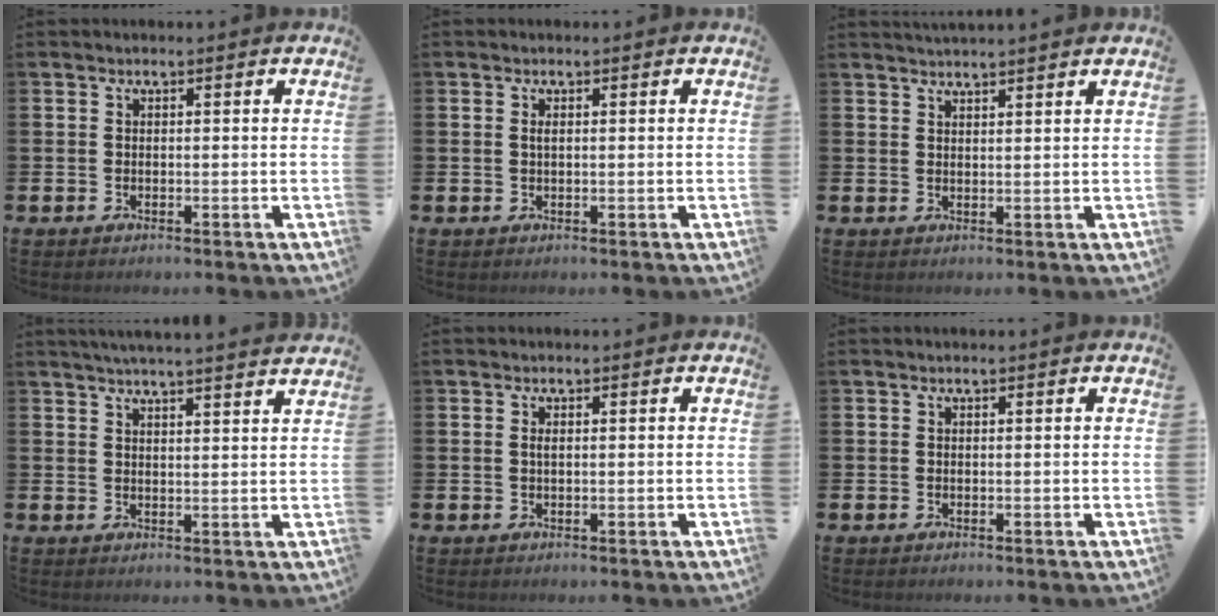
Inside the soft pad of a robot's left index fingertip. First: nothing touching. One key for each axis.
{"total": 0.7, "fx": 0.2, "fy": 0.2, "fz": 0.6, "tx": -0.010, "ty": 0.001, "tz": 0.003}
{"total": 2.4, "fx": 2.3, "fy": -0.3, "fz": 0.0, "tx": -0.005, "ty": -0.011, "tz": 0.043}
{"total": 4.2, "fx": 4.1, "fy": -0.8, "fz": 0.7, "tx": -0.023, "ty": -0.019, "tz": 0.073}
{"total": 0.7, "fx": 0.2, "fy": 0.2, "fz": 0.6, "tx": -0.010, "ty": 0.001, "tz": 0.002}
{"total": 0.0}